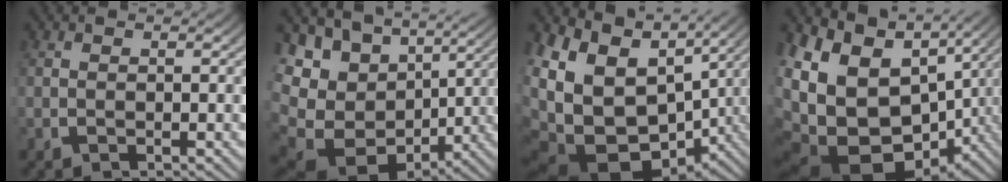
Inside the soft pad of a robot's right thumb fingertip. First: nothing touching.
{"total": 14.2, "force": [-0.5, 10.5, 9.5], "torque": [-0.211, -0.051, 0.013]}
{"total": 18.6, "force": [-2.1, 13.6, 12.5], "torque": [-0.284, -0.077, 0.004]}
{"total": 20.4, "force": [-2.4, 15.2, 13.4], "torque": [-0.295, -0.075, -0.005]}